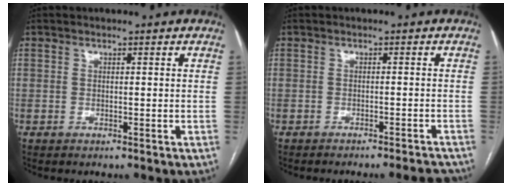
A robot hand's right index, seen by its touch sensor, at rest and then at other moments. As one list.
[{"total": 6.9, "force": [-6.6, 0.6, 1.7], "torque": [-0.010, 0.003, -0.073]}]